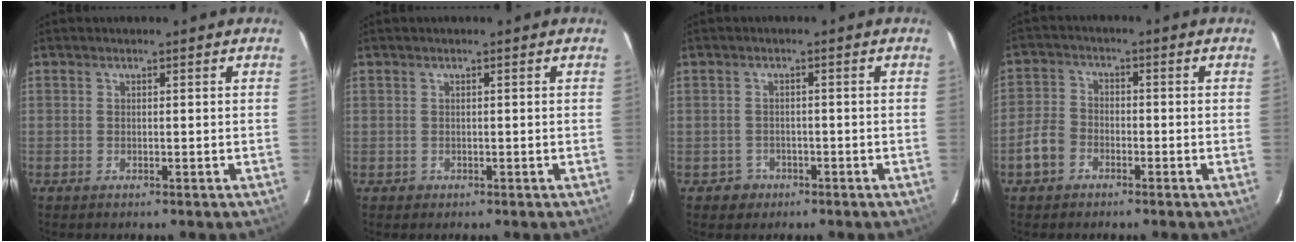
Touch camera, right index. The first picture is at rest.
{"total": 1.2, "force": [-0.2, 1.2, 0.0], "torque": [0.002, 0.002, 0.000]}
{"total": 2.1, "force": [-0.6, 2.0, 0.1], "torque": [-0.003, 0.003, -0.005]}
{"total": 5.3, "force": [-2.8, 4.0, 2.2], "torque": [-0.053, 0.014, -0.051]}